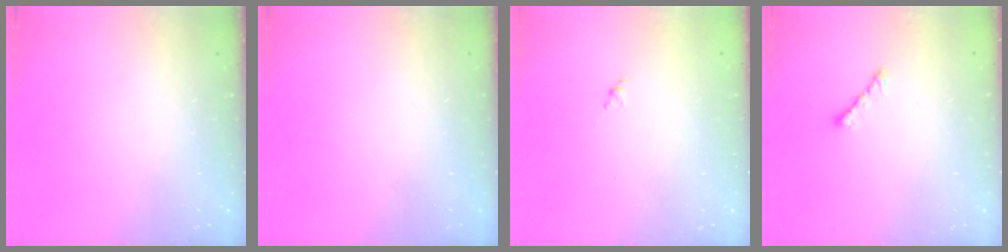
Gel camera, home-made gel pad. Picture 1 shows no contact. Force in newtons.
{"total": 0.0}
{"total": 1.6, "press": 1.5, "slide": 0.6}
{"total": 3.0, "press": 2.9, "slide": 0.6}